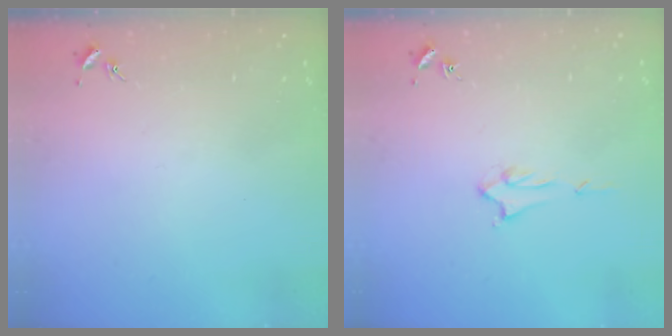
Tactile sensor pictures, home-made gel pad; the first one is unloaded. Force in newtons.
{"total": 1.4, "press": 1.4, "slide": 0.2}